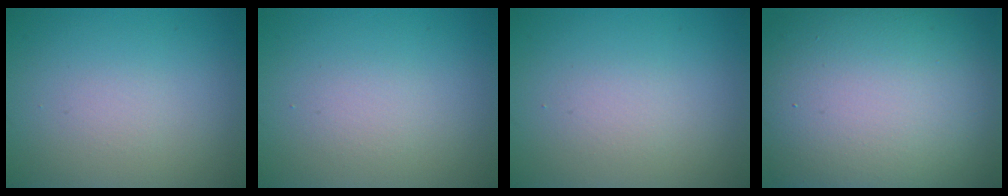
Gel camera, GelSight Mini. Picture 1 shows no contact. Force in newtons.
{"total": 1.2, "press": 1.2, "slide": 0.0}
{"total": 1.2, "press": 1.2, "slide": 0.0}
{"total": 19.0, "press": 19.0, "slide": 0.6}